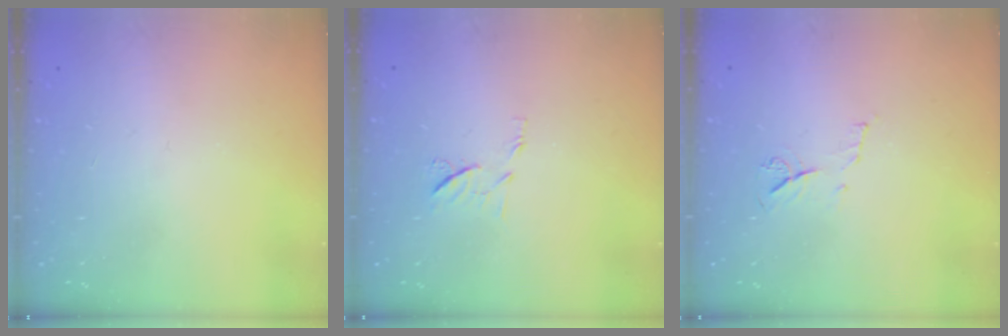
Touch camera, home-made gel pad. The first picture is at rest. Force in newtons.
{"total": 6.7, "press": 6.6, "slide": 1.0}
{"total": 6.5, "press": 6.5, "slide": 0.8}